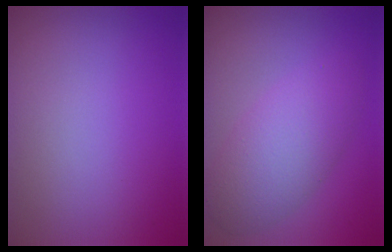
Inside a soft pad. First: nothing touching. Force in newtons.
{"total": 5.1, "press": 5.1, "slide": 0.3}